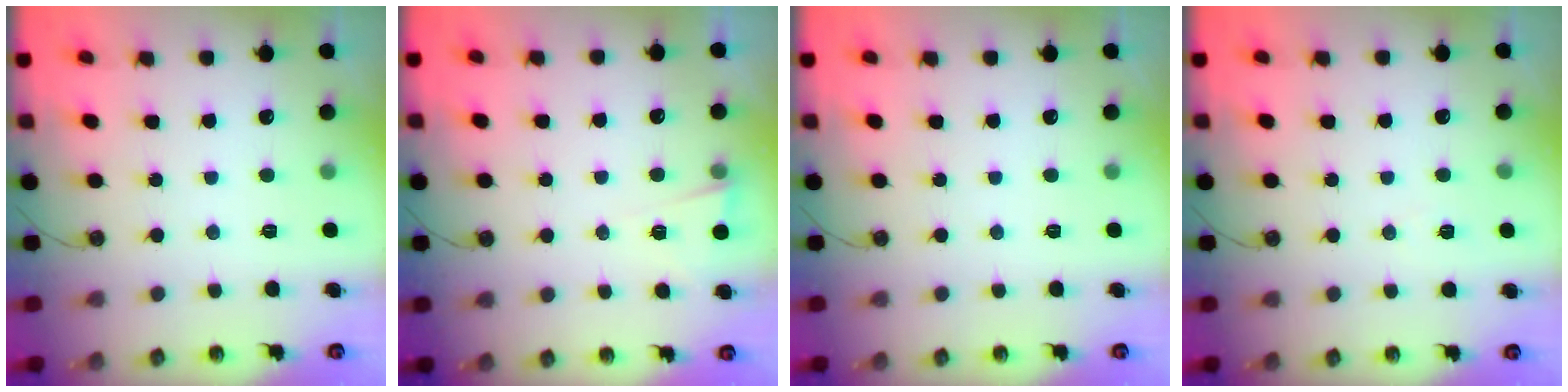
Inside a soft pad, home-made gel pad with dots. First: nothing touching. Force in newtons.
{"total": 2.9, "press": 2.7, "slide": 1.1}
{"total": 0.0}
{"total": 6.6, "press": 4.9, "slide": 4.4}